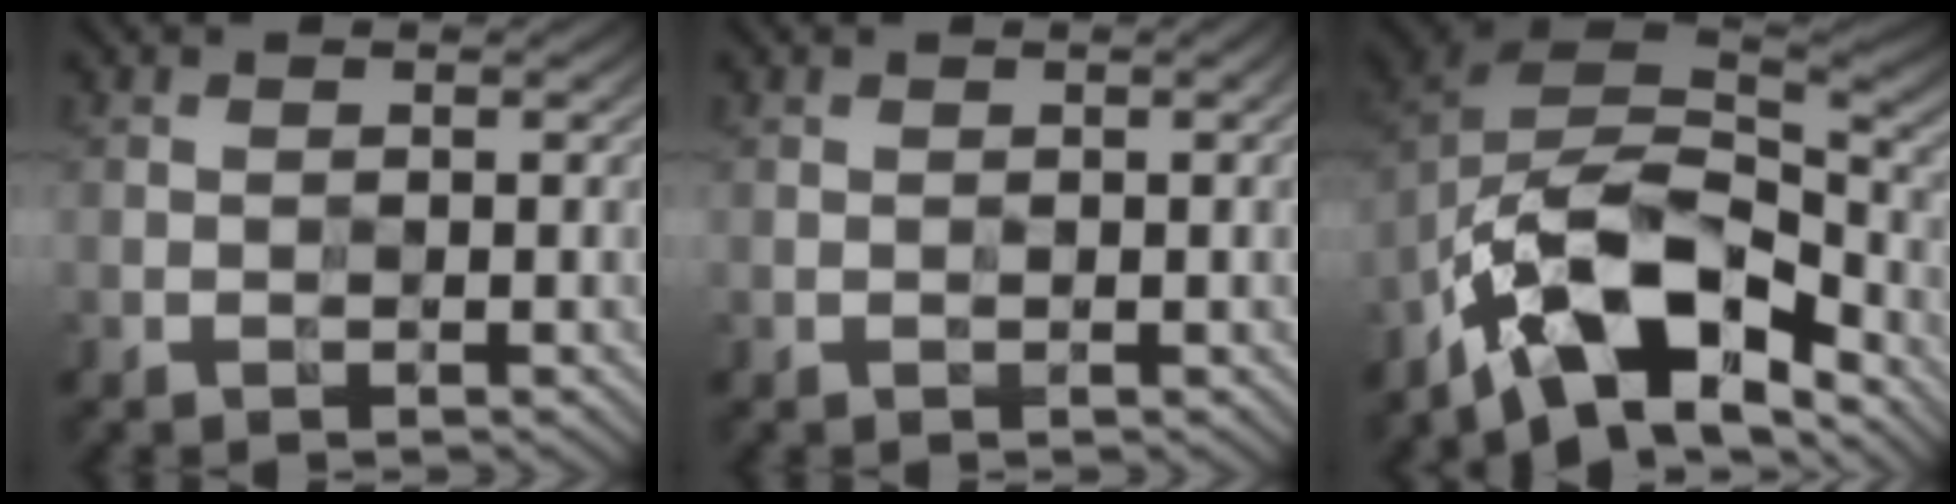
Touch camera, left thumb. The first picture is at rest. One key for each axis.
{"total": 1.2, "fx": 0.3, "fy": 0.1, "fz": 1.2, "tx": -0.019, "ty": 0.001, "tz": 0.003}
{"total": 13.8, "fx": -8.2, "fy": 6.7, "fz": 8.8, "tx": -0.191, "ty": -0.004, "tz": -0.155}